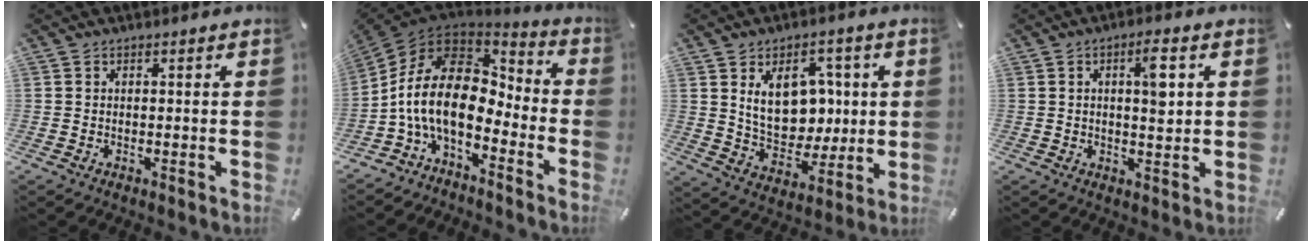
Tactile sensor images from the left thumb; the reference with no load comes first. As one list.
[{"total": 16.2, "force": [-2.6, 10.1, 12.4], "torque": [-0.268, 0.009, -0.047]}, {"total": 14.6, "force": [3.4, 10.8, 9.2], "torque": [-0.133, -0.003, 0.068]}, {"total": 6.2, "force": [1.6, 1.8, 5.7], "torque": [-0.082, -0.009, 0.017]}]